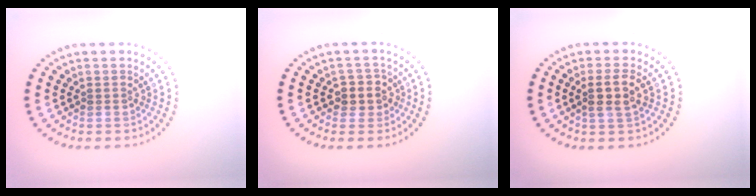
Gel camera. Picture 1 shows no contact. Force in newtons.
{"total": 2.4, "press": 2.1, "slide": 1.0}
{"total": 2.5, "press": 2.3, "slide": 1.0}